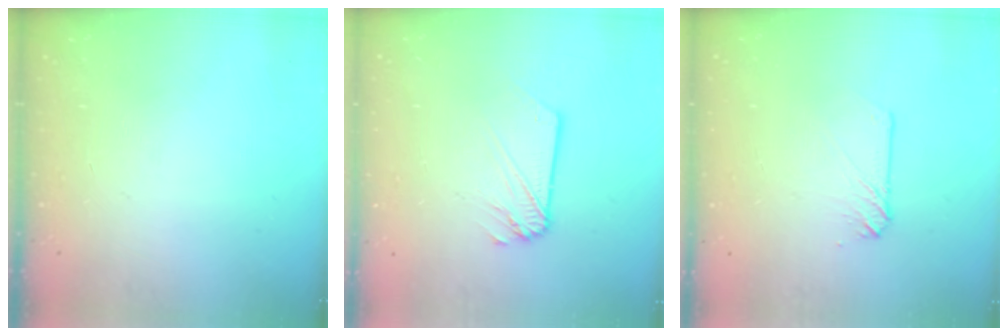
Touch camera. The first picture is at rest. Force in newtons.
{"total": 2.5, "press": 2.5, "slide": 0.1}
{"total": 3.9, "press": 3.9, "slide": 0.5}